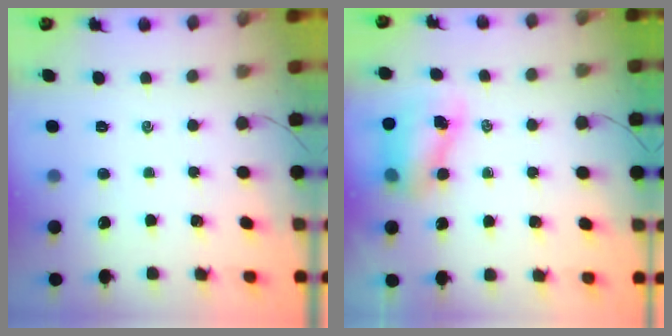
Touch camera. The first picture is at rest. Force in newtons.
{"total": 7.9, "press": 7.7, "slide": 1.5}